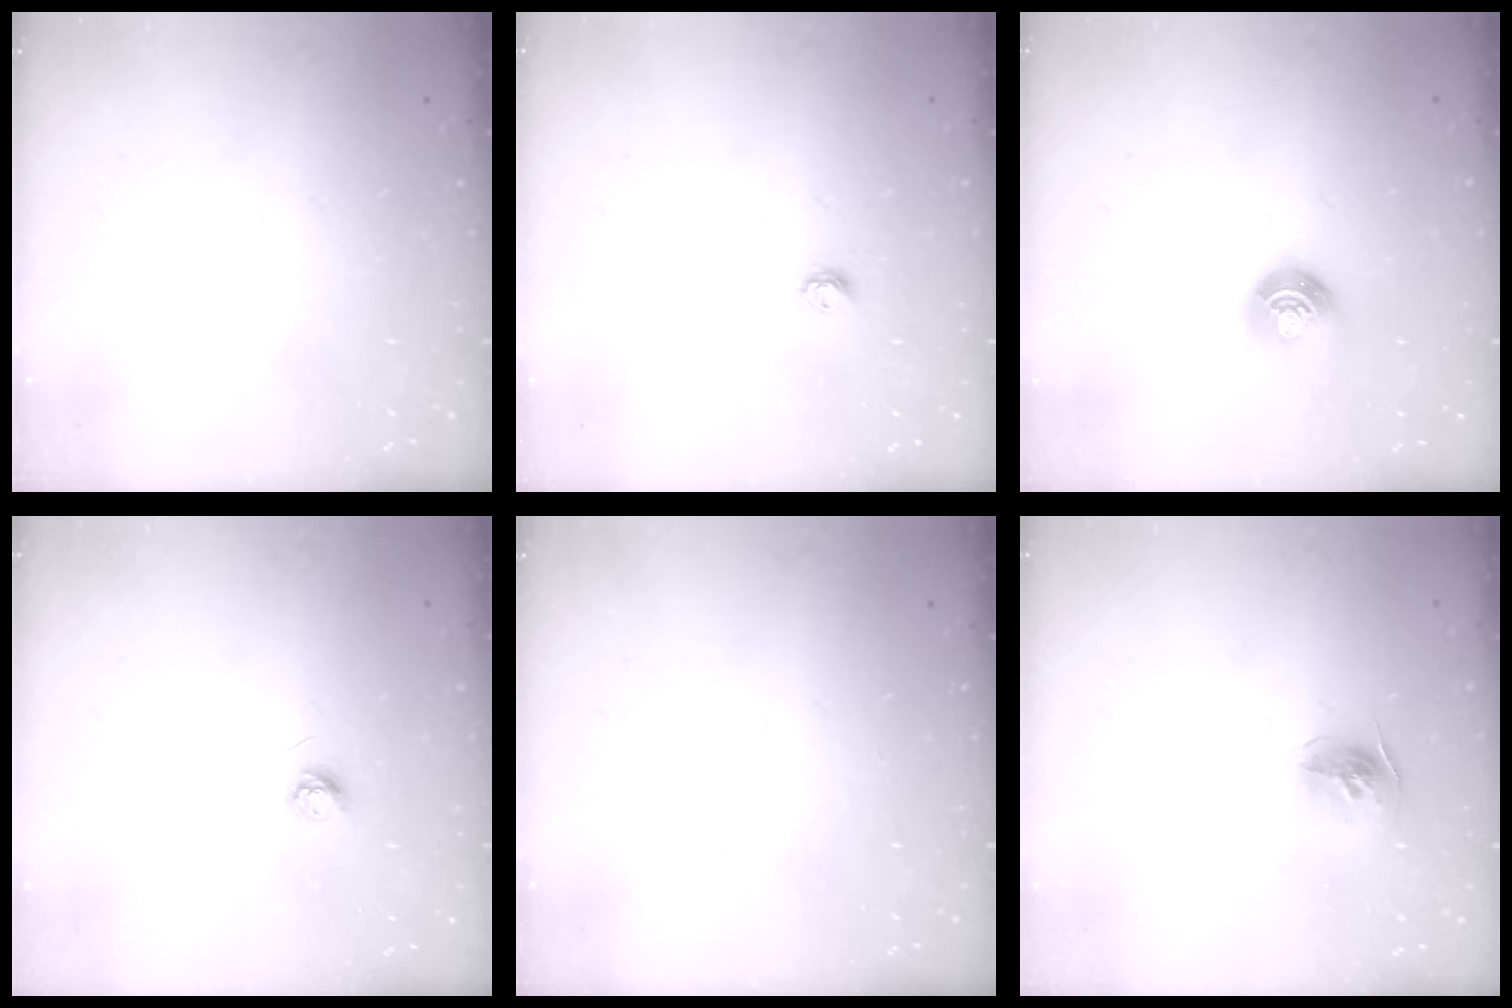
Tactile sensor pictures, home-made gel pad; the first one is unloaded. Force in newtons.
{"total": 4.2, "press": 4.1, "slide": 0.4}
{"total": 8.1, "press": 8.0, "slide": 1.1}
{"total": 3.2, "press": 3.1, "slide": 0.4}
{"total": 0.0}
{"total": 10.3, "press": 10.3, "slide": 0.6}